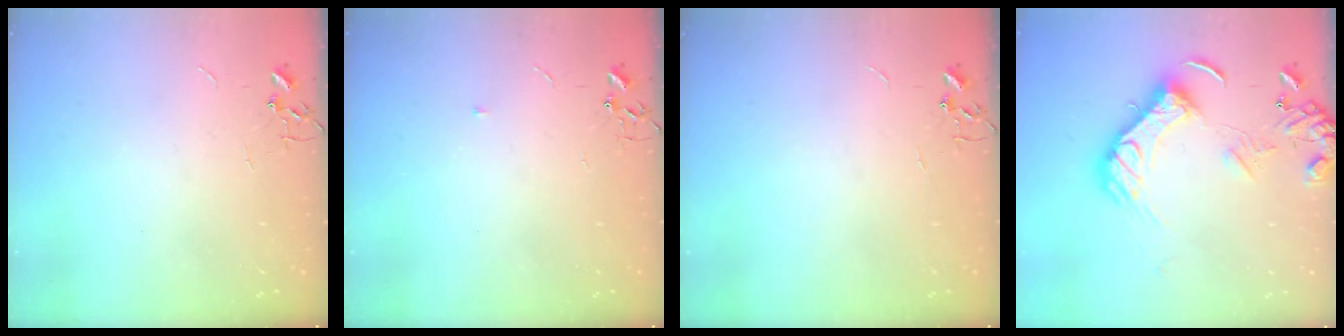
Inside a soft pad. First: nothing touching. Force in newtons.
{"total": 3.4, "press": 3.3, "slide": 0.8}
{"total": 0.0}
{"total": 15.7, "press": 15.6, "slide": 1.9}